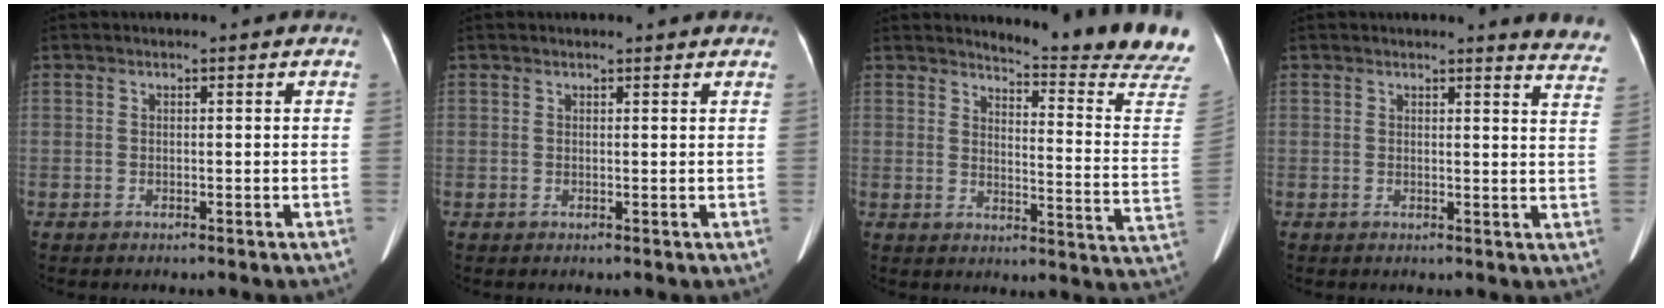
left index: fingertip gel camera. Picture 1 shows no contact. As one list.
[{"total": 2.4, "force": [2.3, 0.4, 0.6], "torque": [-0.013, 0.011, 0.022]}, {"total": 16.7, "force": [16.1, -1.6, 4.2], "torque": [-0.060, -0.147, 0.174]}, {"total": 7.3, "force": [7.2, 0.1, 1.5], "torque": [0.002, -0.057, 0.045]}]